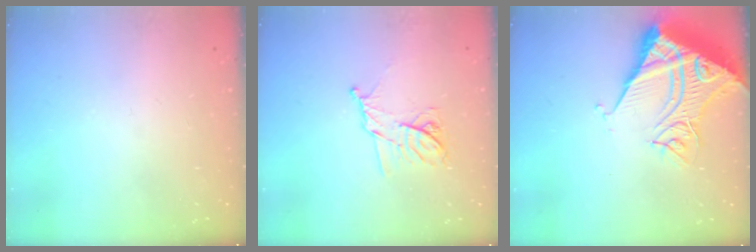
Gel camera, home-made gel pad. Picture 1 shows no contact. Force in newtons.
{"total": 10.3, "press": 10.3, "slide": 0.3}
{"total": 16.3, "press": 16.2, "slide": 1.9}